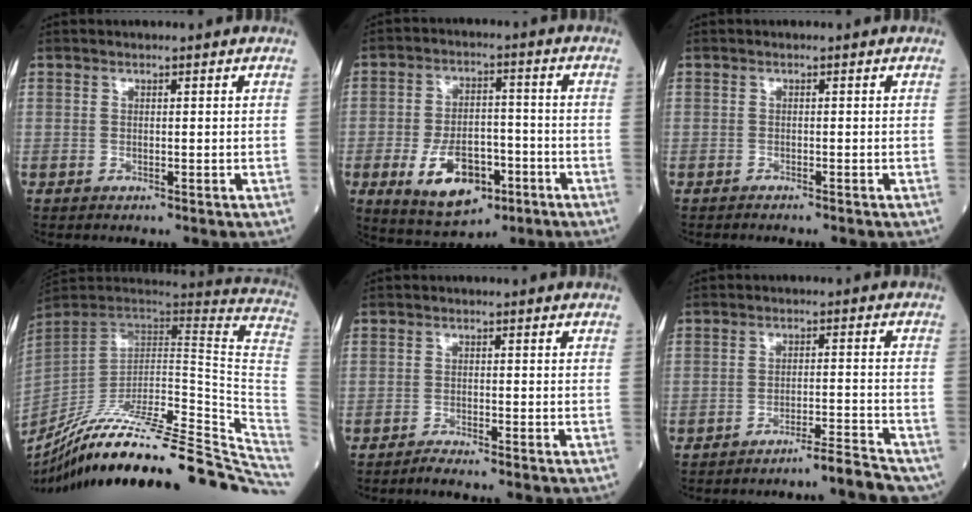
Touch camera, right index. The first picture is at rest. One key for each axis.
{"total": 10.6, "fx": -4.4, "fy": 5.6, "fz": 7.8, "tx": -0.147, "ty": -0.003, "tz": -0.066}
{"total": 1.3, "fx": -1.2, "fy": -0.1, "fz": 0.5, "tx": -0.008, "ty": 0.001, "tz": -0.012}
{"total": 35.1, "fx": -30.4, "fy": 1.8, "fz": 17.5, "tx": -0.145, "ty": -0.030, "tz": -0.424}
{"total": 1.8, "fx": -1.6, "fy": -0.5, "fz": 0.5, "tx": -0.013, "ty": -0.001, "tz": -0.028}
{"total": 5.2, "fx": -5.0, "fy": -1.3, "fz": 1.1, "tx": 0.000, "ty": 0.004, "tz": -0.072}